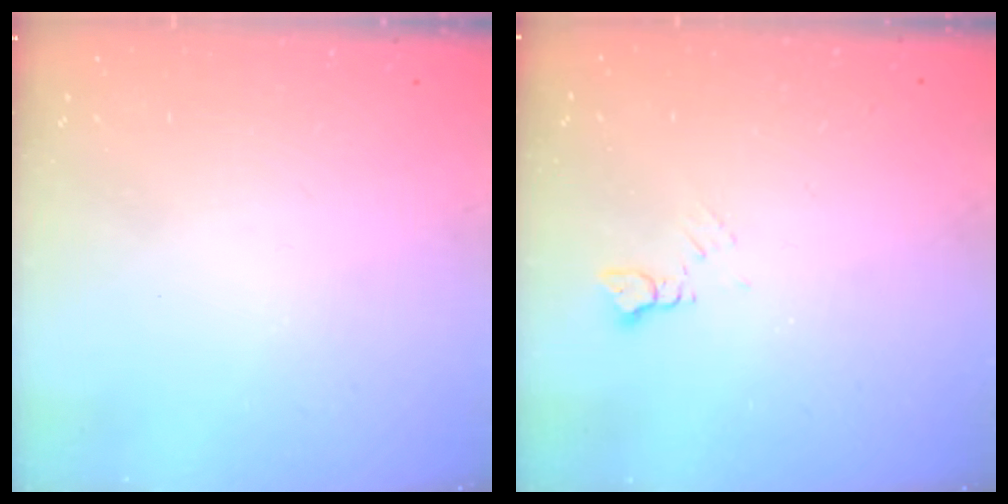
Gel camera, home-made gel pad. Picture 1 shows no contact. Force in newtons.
{"total": 2.8, "press": 2.8, "slide": 0.5}